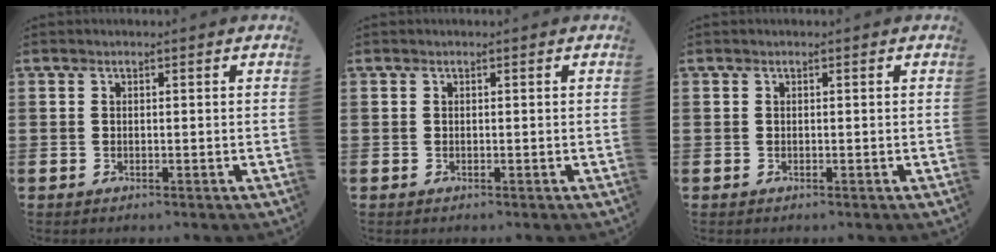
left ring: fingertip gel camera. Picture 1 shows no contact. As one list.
[{"total": 0.0}, {"total": 0.0}]